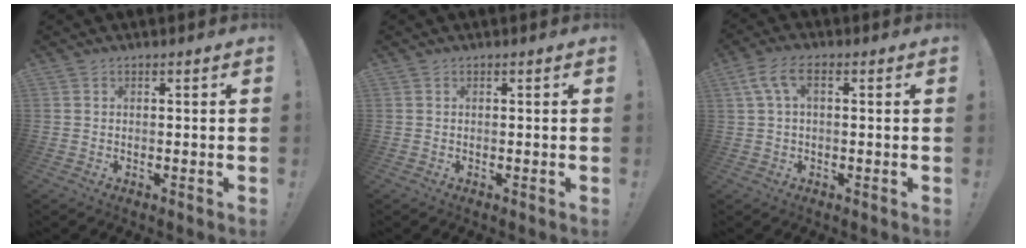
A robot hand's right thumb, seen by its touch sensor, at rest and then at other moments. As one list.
[{"total": 0.0}, {"total": 6.4, "force": [1.8, 3.1, 5.3], "torque": [-0.098, 0.003, 0.035]}]